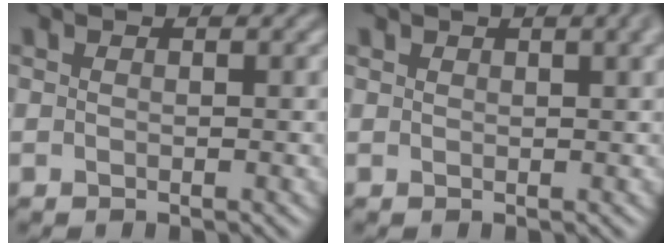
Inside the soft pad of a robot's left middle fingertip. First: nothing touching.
{"total": 2.2, "force": [1.2, 1.1, 1.5], "torque": [0.001, 0.012, 0.021]}